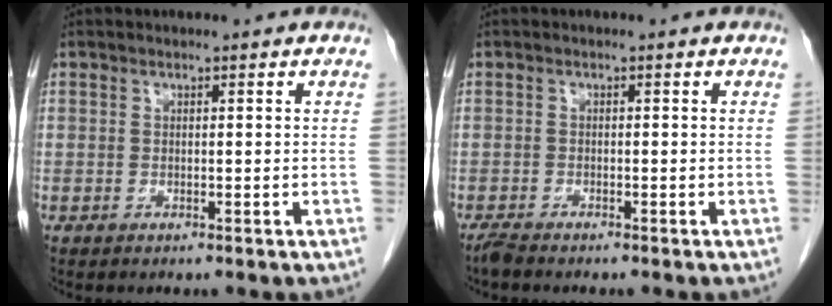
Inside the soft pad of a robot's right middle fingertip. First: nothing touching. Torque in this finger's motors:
{"motor_torque": [-0.09, -0.13, 0.00, 0.01]}